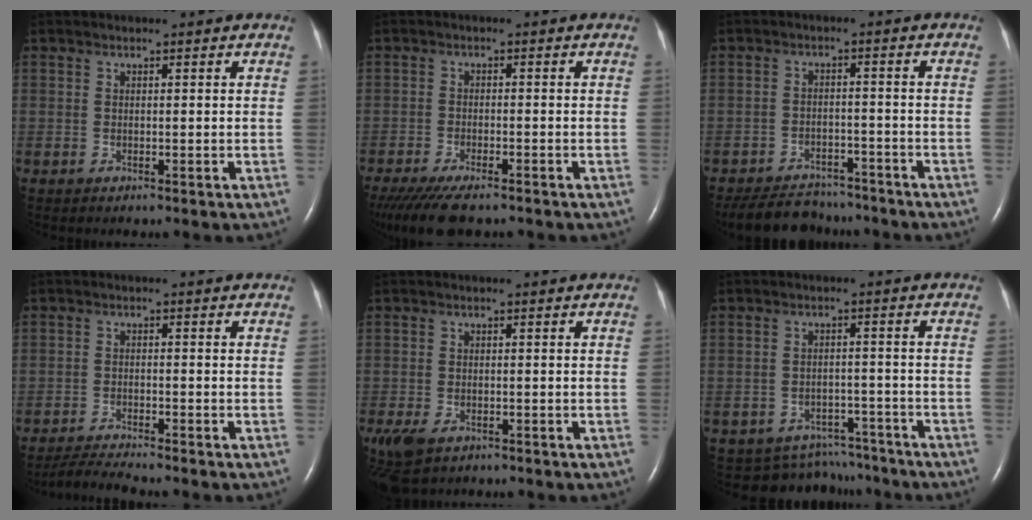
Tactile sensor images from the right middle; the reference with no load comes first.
{"total": 9.4, "force": [-7.4, 2.3, 5.3], "torque": [-0.091, -0.018, -0.118]}
{"total": 9.7, "force": [-8.7, 3.6, 2.3], "torque": [-0.040, -0.002, -0.125]}
{"total": 3.5, "force": [-3.3, -1.0, 0.6], "torque": [-0.023, -0.022, -0.064]}
{"total": 6.9, "force": [-4.1, 4.0, 3.9], "torque": [-0.094, -0.014, -0.066]}
{"total": 8.9, "force": [-8.1, 3.7, -0.5], "torque": [0.005, 0.024, -0.101]}